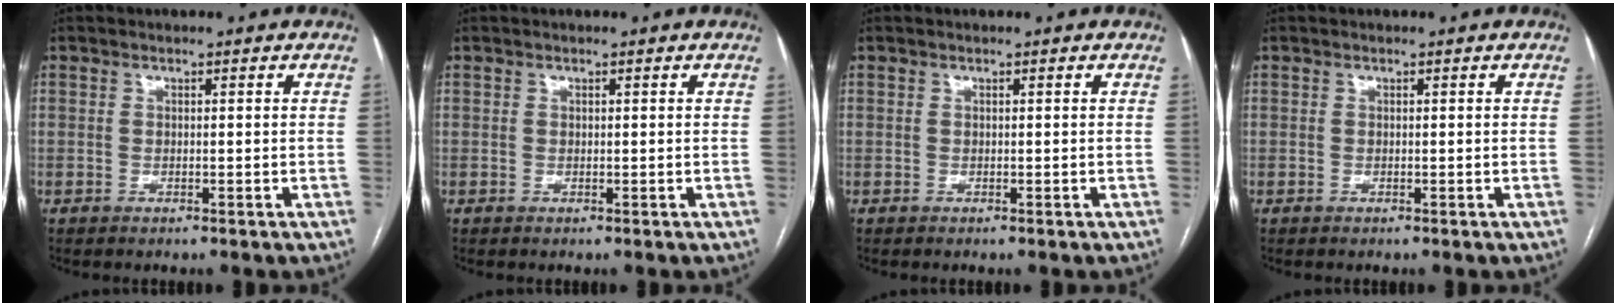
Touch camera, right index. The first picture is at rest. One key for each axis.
{"total": 0.0}
{"total": 0.0}
{"total": 0.0}